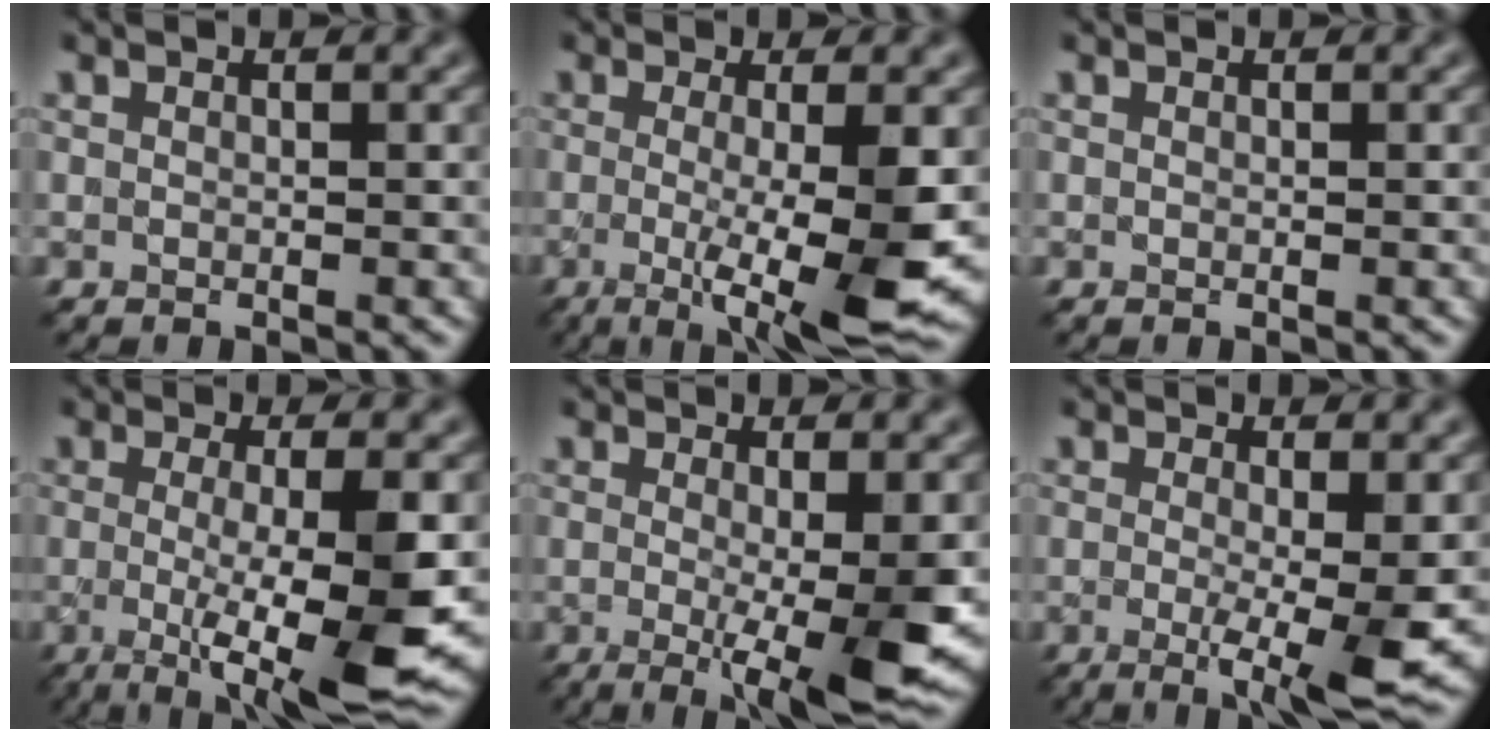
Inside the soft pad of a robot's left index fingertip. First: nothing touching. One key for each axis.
{"total": 8.0, "fx": -1.2, "fy": 1.6, "fz": 7.7, "tx": -0.114, "ty": -0.017, "tz": -0.015}
{"total": 0.0}
{"total": 8.8, "fx": -1.3, "fy": 1.9, "fz": 8.5, "tx": -0.124, "ty": -0.019, "tz": -0.015}
{"total": 6.6, "fx": -1.0, "fy": 1.0, "fz": 6.4, "tx": -0.087, "ty": -0.016, "tz": -0.009}
{"total": 5.3, "fx": -0.8, "fy": 0.8, "fz": 5.2, "tx": -0.079, "ty": -0.015, "tz": -0.010}